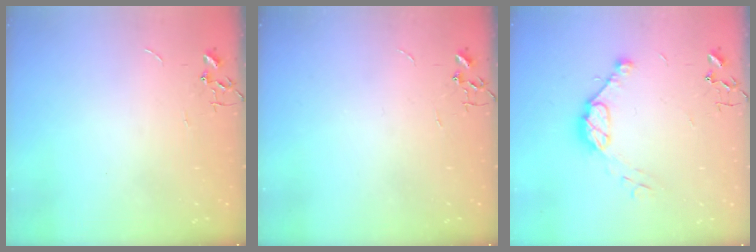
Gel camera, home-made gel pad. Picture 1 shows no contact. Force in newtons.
{"total": 0.0}
{"total": 10.3, "press": 10.2, "slide": 0.8}